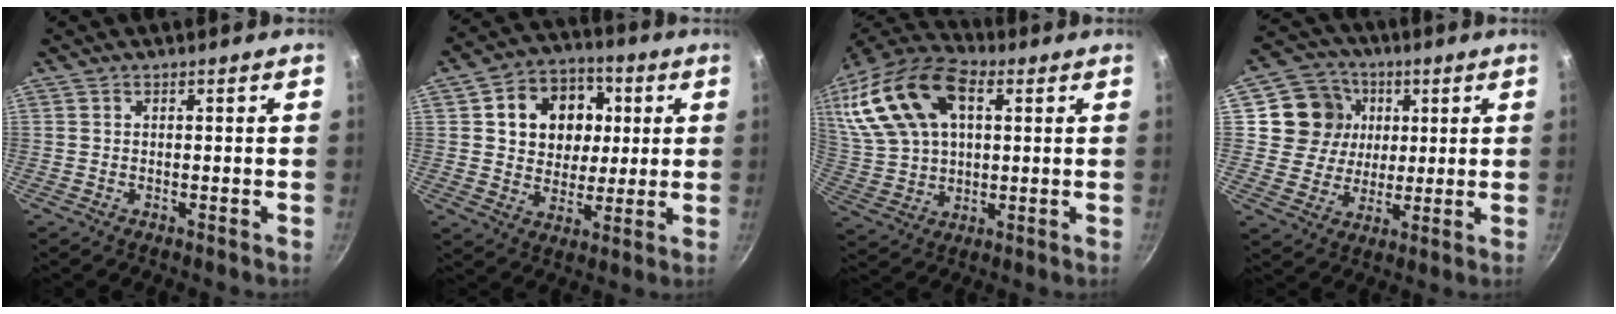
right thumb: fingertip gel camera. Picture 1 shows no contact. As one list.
[{"total": 14.6, "force": [3.1, 12.0, 7.7], "torque": [-0.091, 0.006, 0.046]}, {"total": 22.5, "force": [7.2, 13.9, 16.2], "torque": [-0.324, 0.010, 0.128]}, {"total": 12.0, "force": [3.0, 10.9, 3.9], "torque": [-0.041, -0.002, 0.048]}]